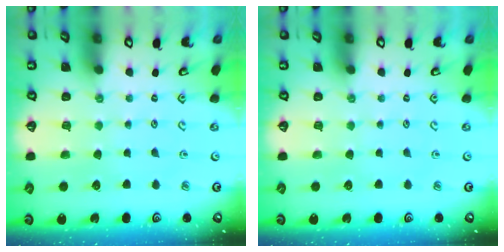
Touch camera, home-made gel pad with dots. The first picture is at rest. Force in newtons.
{"total": 0.0}